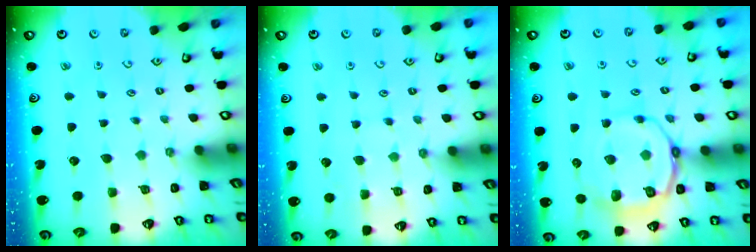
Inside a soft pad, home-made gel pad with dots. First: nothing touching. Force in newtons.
{"total": 4.3, "press": 4.2, "slide": 0.5}
{"total": 12.6, "press": 12.5, "slide": 1.4}